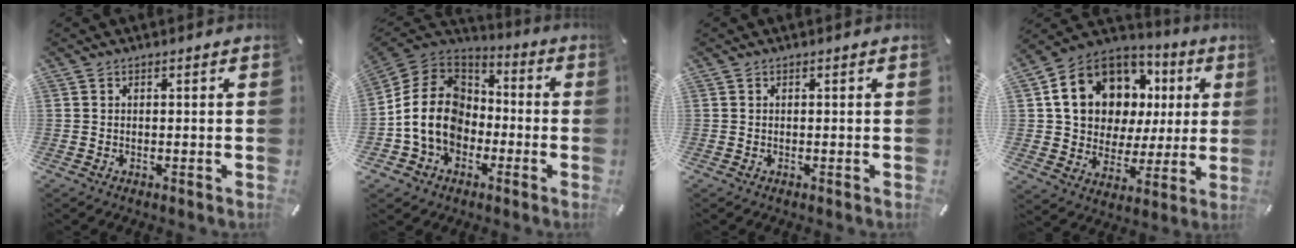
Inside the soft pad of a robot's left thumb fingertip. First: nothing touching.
{"total": 15.5, "force": [-3.3, 13.0, 7.8], "torque": [-0.177, 0.033, -0.058]}
{"total": 0.0}
{"total": 16.6, "force": [5.7, 13.3, 8.0], "torque": [-0.146, -0.031, 0.117]}